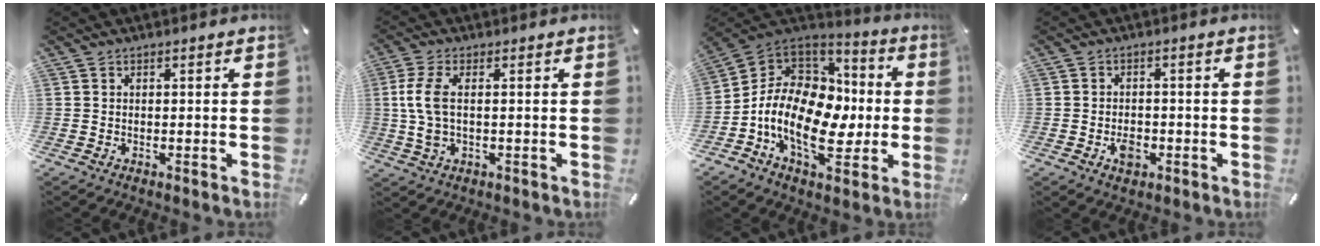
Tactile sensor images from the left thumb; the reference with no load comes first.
{"total": 7.1, "force": [0.5, 2.8, 6.5], "torque": [-0.153, -0.008, 0.003]}
{"total": 17.0, "force": [-3.9, 11.6, 11.8], "torque": [-0.241, 0.008, -0.067]}
{"total": 3.6, "force": [-1.5, 2.5, 2.1], "torque": [-0.037, 0.007, -0.024]}